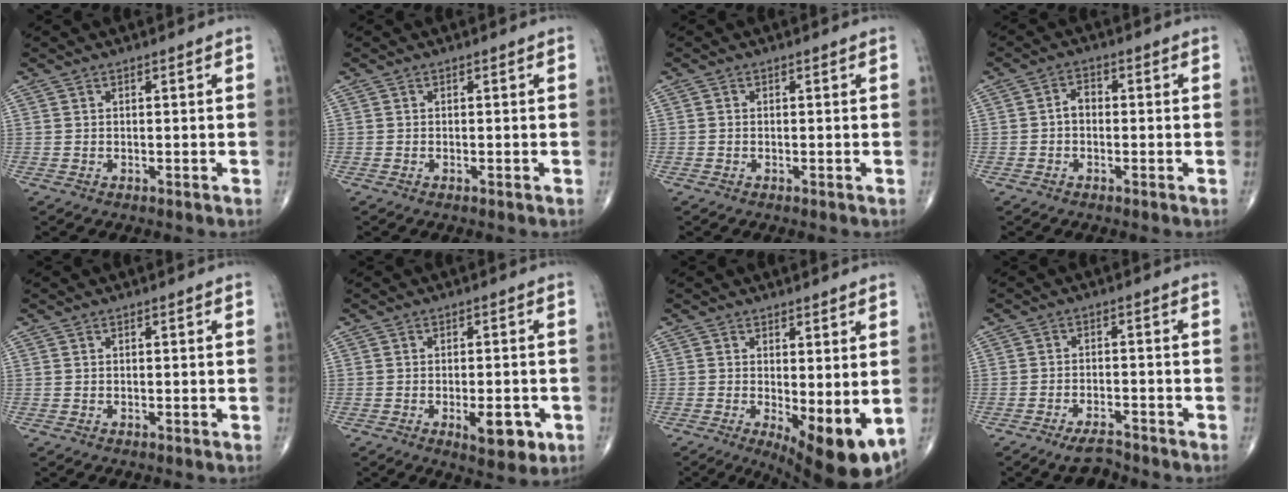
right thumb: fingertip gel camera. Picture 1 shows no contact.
{"total": 0.0}
{"total": 0.0}
{"total": 2.7, "force": [-0.5, 1.9, 1.8], "torque": [-0.022, 0.015, -0.017]}
{"total": 0.0}
{"total": 7.5, "force": [-3.3, 2.9, 6.1], "torque": [-0.070, 0.009, -0.042]}
{"total": 10.7, "force": [-1.8, 3.8, 9.8], "torque": [-0.135, -0.027, -0.014]}
{"total": 4.2, "force": [-3.6, 1.3, 1.8], "torque": [-0.034, 0.012, -0.063]}